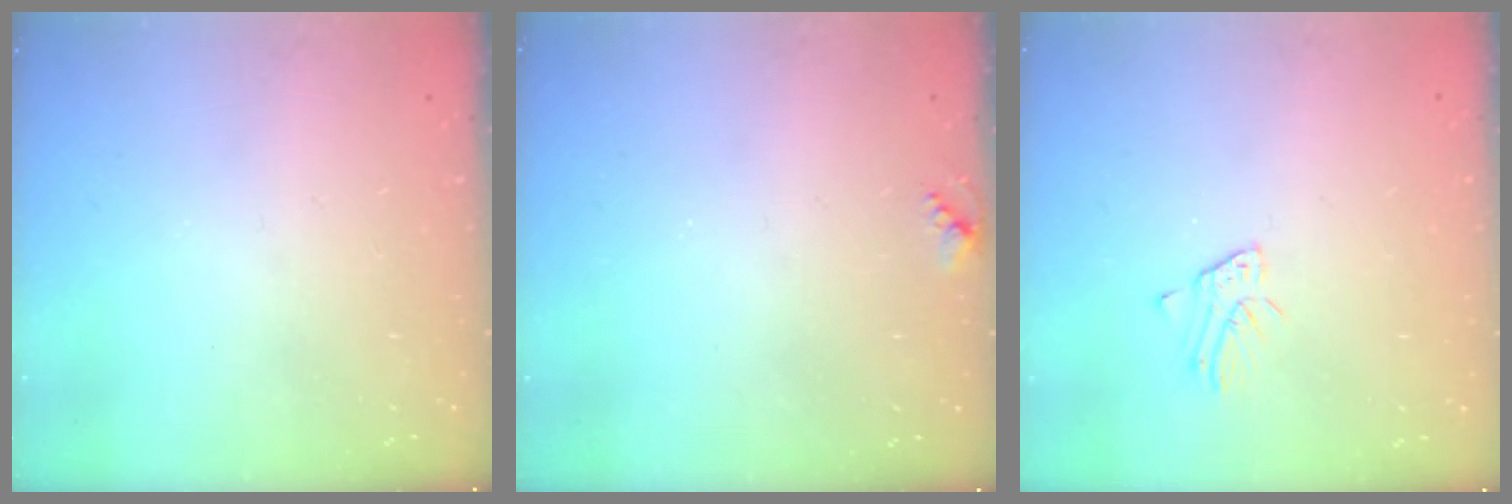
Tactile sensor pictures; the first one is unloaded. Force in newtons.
{"total": 3.9, "press": 3.9, "slide": 0.5}
{"total": 2.0, "press": 2.0, "slide": 0.2}